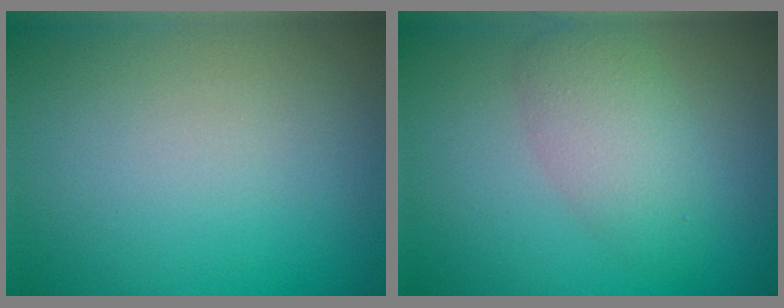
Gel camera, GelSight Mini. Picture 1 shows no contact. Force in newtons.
{"total": 3.5, "press": 3.5, "slide": 0.1}